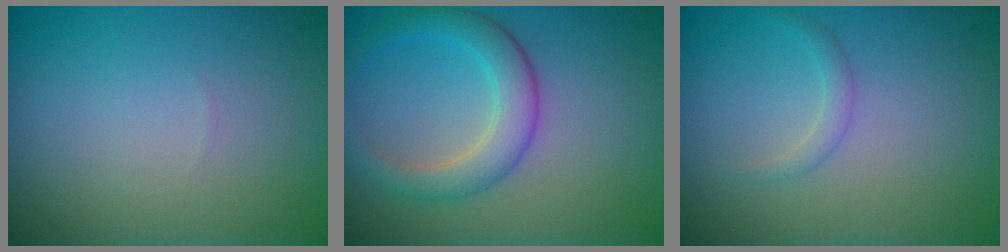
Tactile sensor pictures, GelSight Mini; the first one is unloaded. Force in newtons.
{"total": 3.9, "press": 3.9, "slide": 0.3}
{"total": 1.0, "press": 1.0, "slide": 0.1}